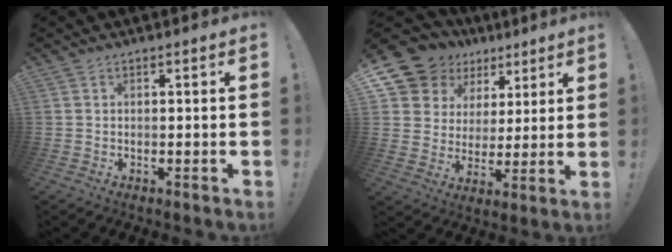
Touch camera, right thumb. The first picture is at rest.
{"total": 12.9, "force": [8.2, 9.4, 3.6], "torque": [-0.066, -0.060, 0.169]}